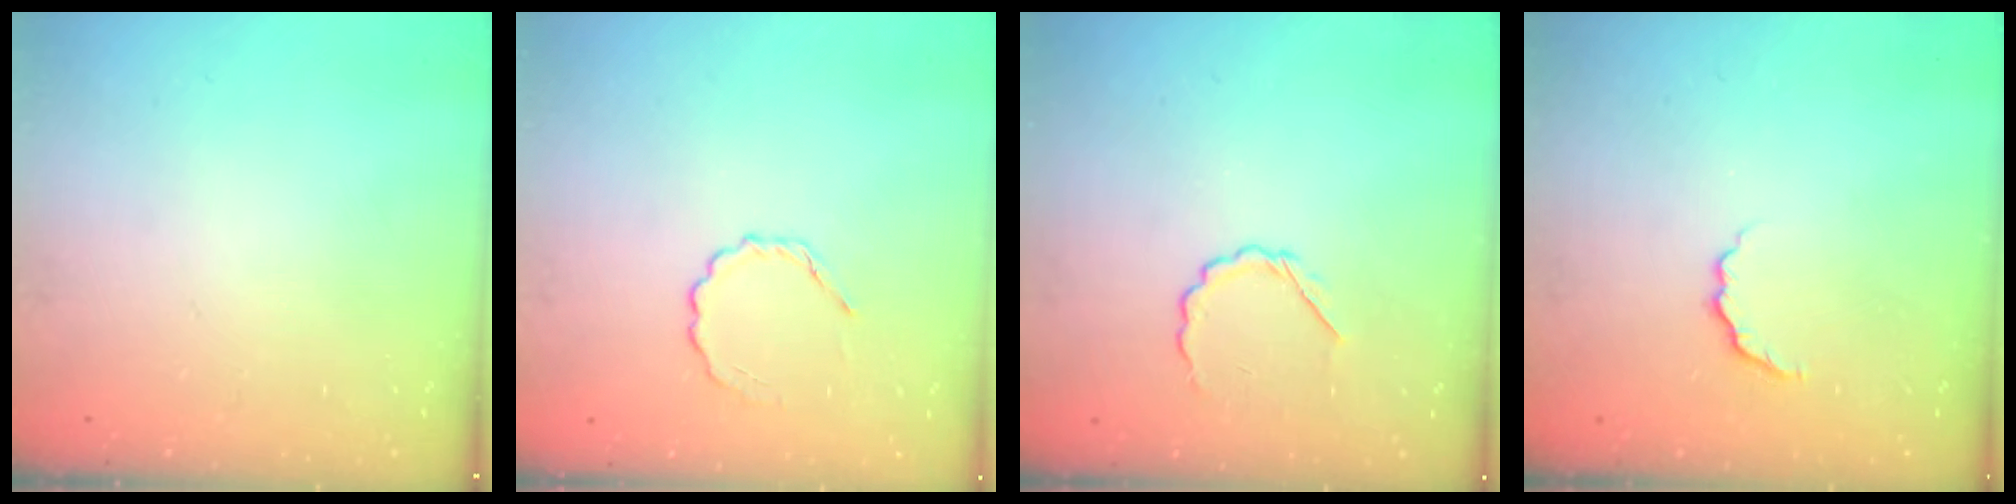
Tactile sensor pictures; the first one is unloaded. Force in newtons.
{"total": 2.8, "press": 2.6, "slide": 1.0}
{"total": 4.2, "press": 4.0, "slide": 1.4}
{"total": 3.4, "press": 3.3, "slide": 0.8}